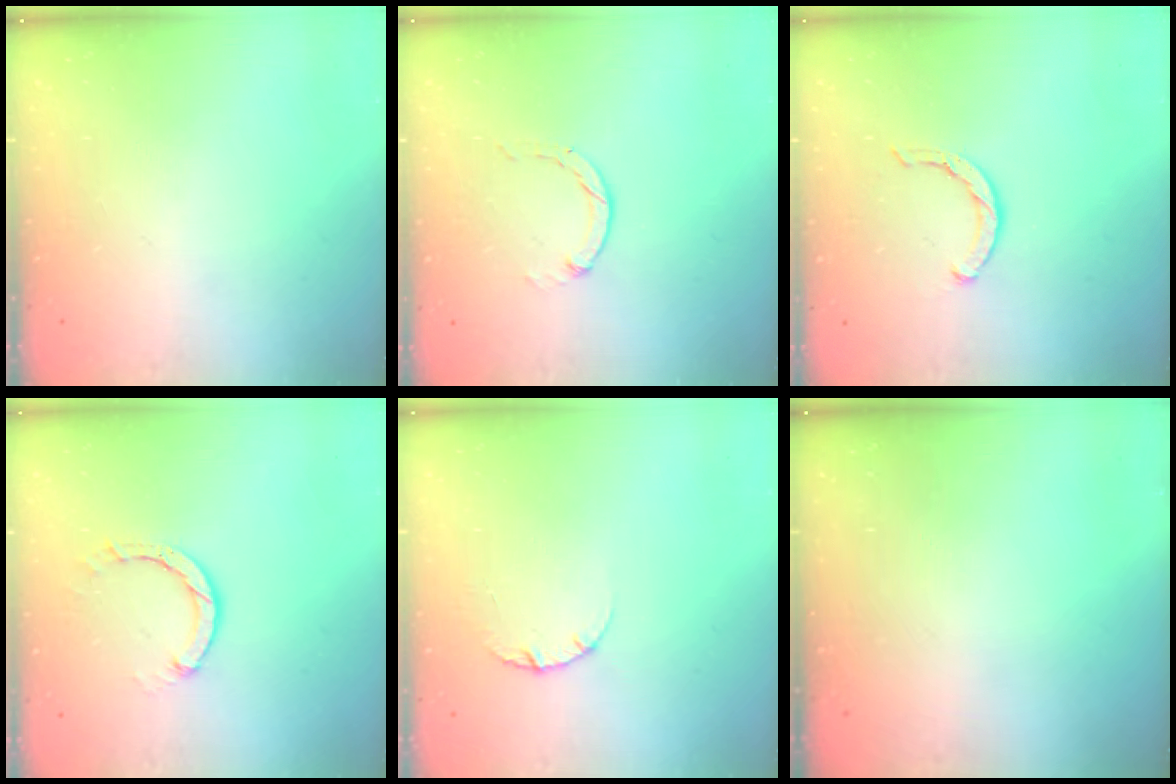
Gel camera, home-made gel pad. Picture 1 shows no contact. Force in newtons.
{"total": 0.8, "press": 0.7, "slide": 0.2}
{"total": 3.5, "press": 3.5, "slide": 0.3}
{"total": 3.0, "press": 3.0, "slide": 0.4}
{"total": 2.6, "press": 2.6, "slide": 0.3}
{"total": 0.0}